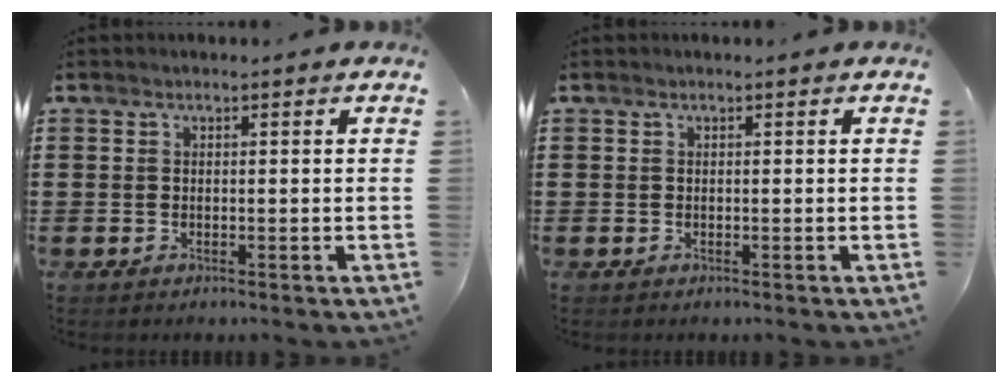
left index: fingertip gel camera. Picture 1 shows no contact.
{"total": 0.0}